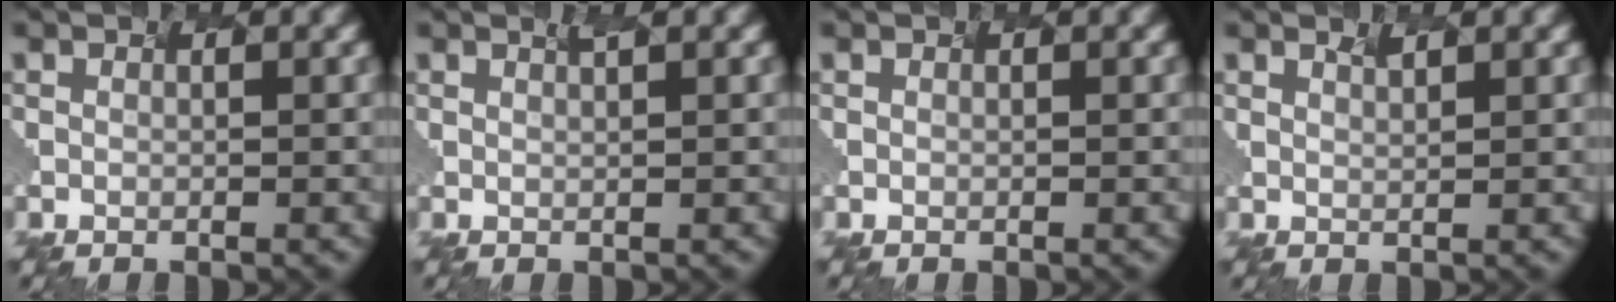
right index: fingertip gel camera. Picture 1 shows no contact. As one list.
[{"total": 0.8, "force": [0.0, -0.7, -0.4], "torque": [-0.005, -0.004, 0.023]}, {"total": 0.0}, {"total": 0.8, "force": [-0.1, -0.7, -0.3], "torque": [-0.009, -0.008, 0.028]}]